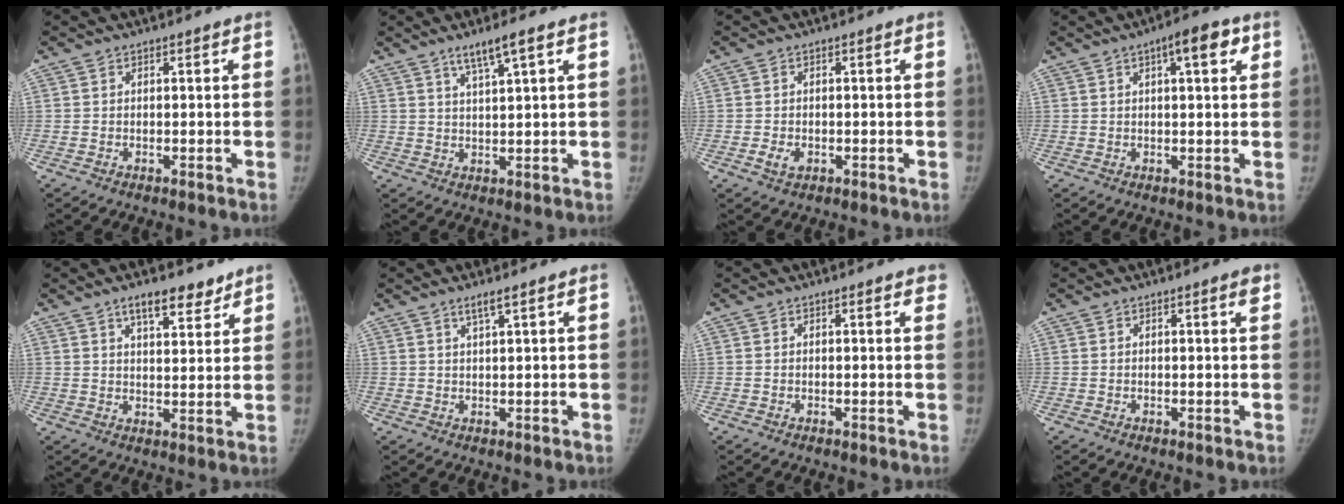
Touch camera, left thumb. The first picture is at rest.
{"total": 5.0, "force": [3.1, 0.0, 4.0], "torque": [-0.074, -0.012, 0.061]}
{"total": 2.3, "force": [-0.7, 1.7, 1.4], "torque": [-0.022, 0.002, -0.008]}
{"total": 6.3, "force": [2.6, 1.9, 5.4], "torque": [-0.064, 0.005, 0.030]}
{"total": 7.5, "force": [5.3, 2.9, 4.5], "torque": [-0.043, -0.031, 0.082]}
{"total": 2.3, "force": [1.6, -0.1, 1.7], "torque": [-0.036, -0.005, 0.033]}
{"total": 2.0, "force": [1.4, 0.7, 1.2], "torque": [-0.001, 0.000, 0.011]}
{"total": 1.2, "force": [0.7, 0.1, 1.0], "torque": [-0.012, -0.002, 0.008]}